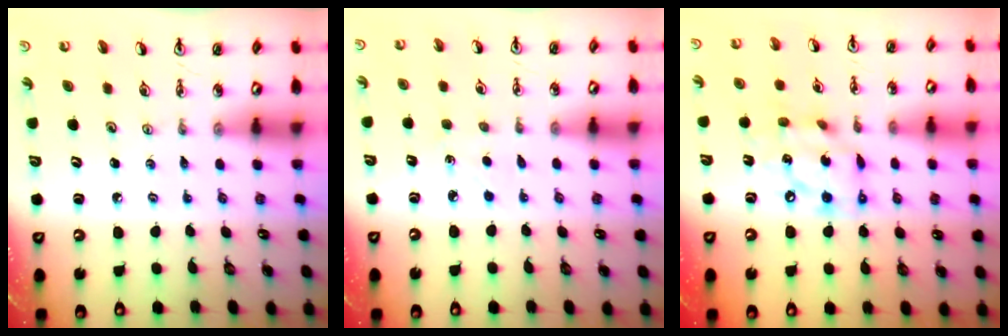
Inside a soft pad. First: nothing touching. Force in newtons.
{"total": 2.9, "press": 2.9, "slide": 0.3}
{"total": 13.8, "press": 13.8, "slide": 1.3}